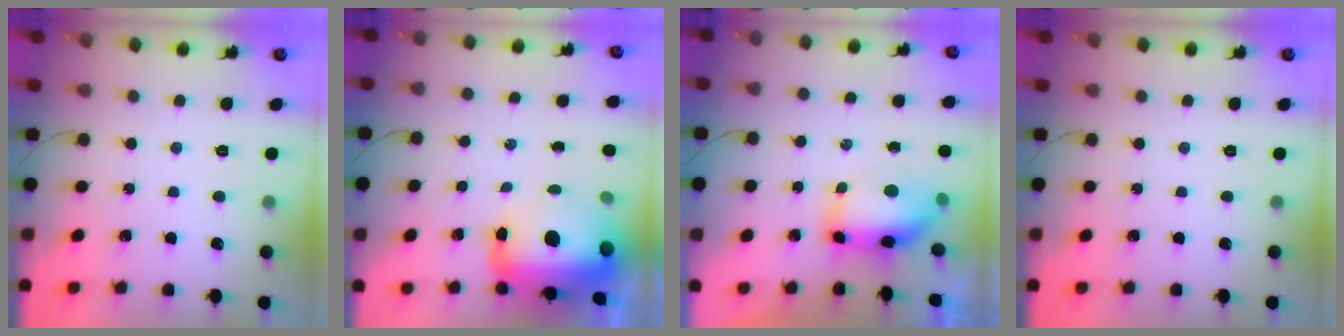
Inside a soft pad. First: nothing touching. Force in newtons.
{"total": 25.7, "press": 22.0, "slide": 13.2}
{"total": 8.6, "press": 8.4, "slide": 1.6}
{"total": 0.0}